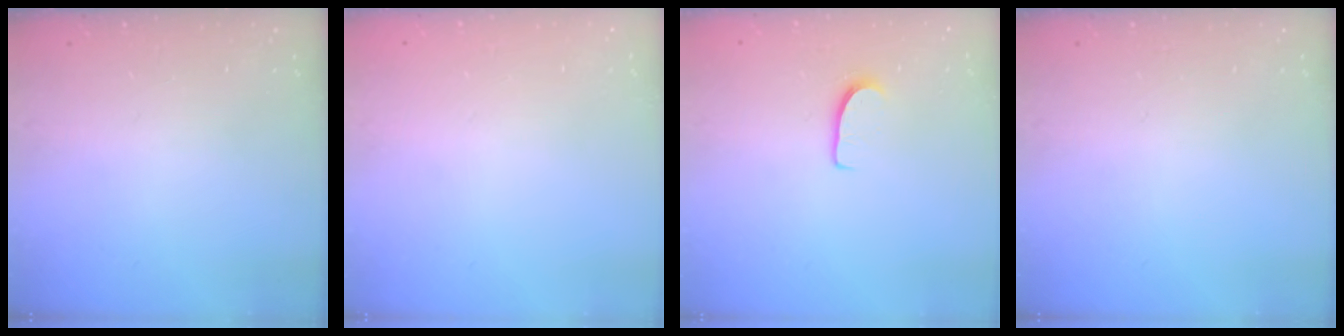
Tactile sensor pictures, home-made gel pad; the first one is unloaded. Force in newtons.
{"total": 0.0}
{"total": 5.8, "press": 5.7, "slide": 0.5}
{"total": 0.0}